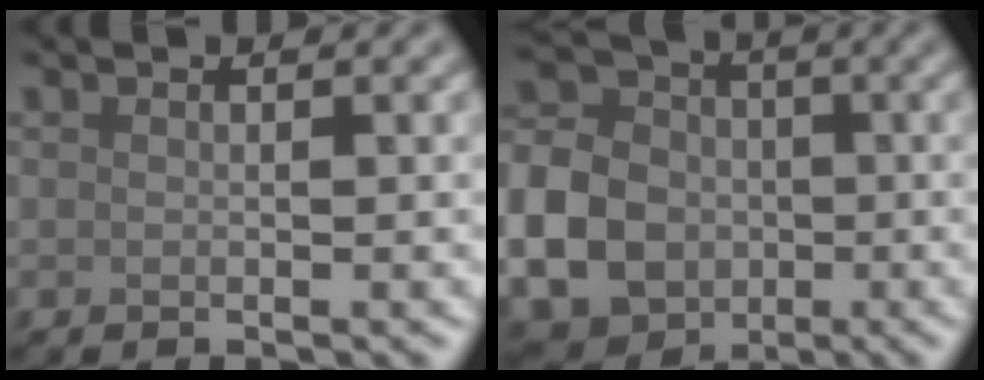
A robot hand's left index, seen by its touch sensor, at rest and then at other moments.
{"total": 13.2, "force": [-3.9, 11.0, 6.3], "torque": [-0.146, -0.030, -0.096]}